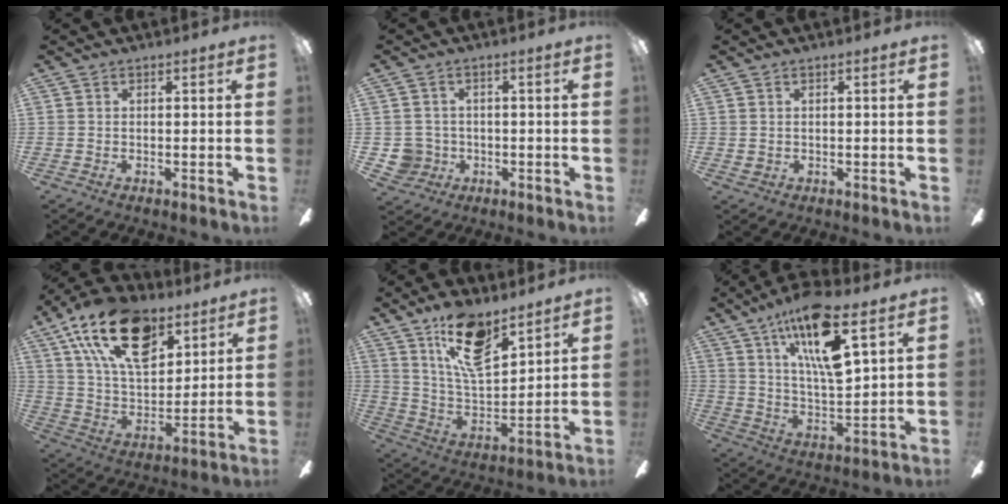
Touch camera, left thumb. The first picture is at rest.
{"total": 4.9, "force": [-0.5, 4.8, 0.8], "torque": [-0.039, 0.010, -0.008]}
{"total": 0.9, "force": [0.5, 0.7, 0.5], "torque": [-0.009, 0.005, 0.008]}
{"total": 22.4, "force": [12.2, 11.9, 14.5], "torque": [-0.263, -0.048, 0.214]}
{"total": 16.9, "force": [10.9, 6.6, 11.1], "torque": [-0.197, -0.043, 0.190]}
{"total": 18.1, "force": [10.5, 5.1, 13.8], "torque": [-0.254, -0.044, 0.170]}